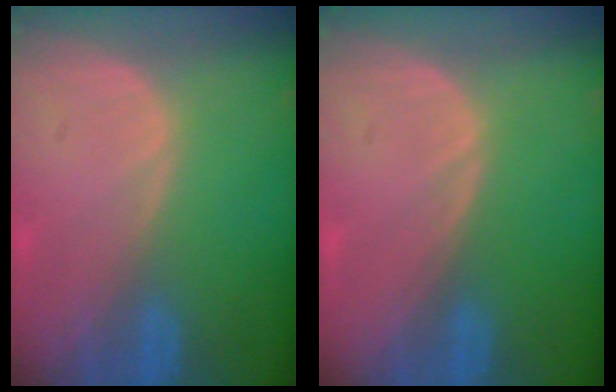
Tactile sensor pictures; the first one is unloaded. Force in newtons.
{"total": 0.0}